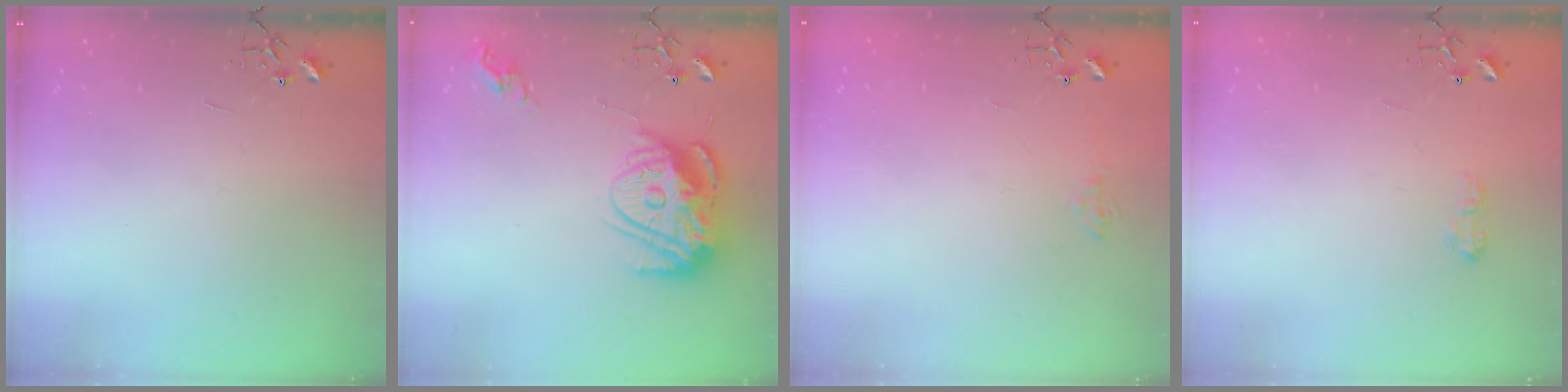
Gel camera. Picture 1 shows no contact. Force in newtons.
{"total": 17.8, "press": 17.7, "slide": 1.8}
{"total": 8.6, "press": 8.6, "slide": 0.4}
{"total": 6.4, "press": 6.4, "slide": 0.8}